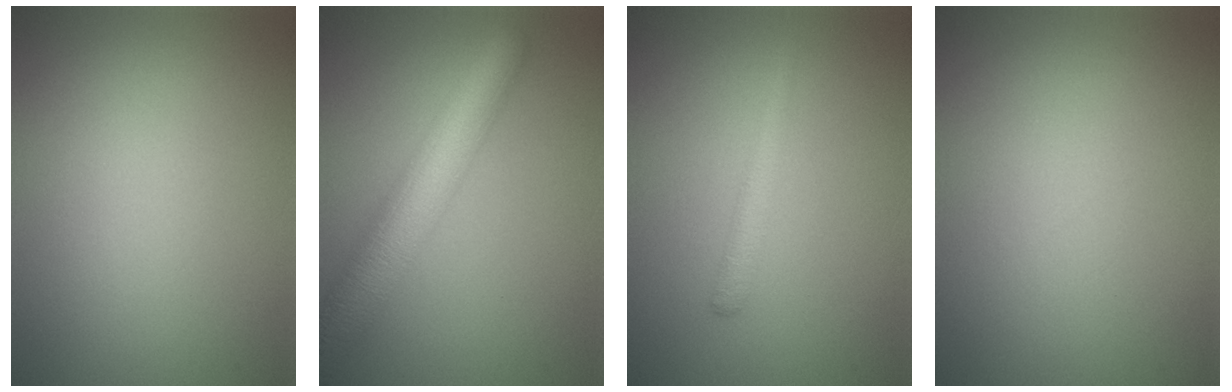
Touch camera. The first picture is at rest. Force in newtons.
{"total": 7.6, "press": 7.6, "slide": 0.4}
{"total": 1.7, "press": 1.7, "slide": 0.1}
{"total": 0.0}